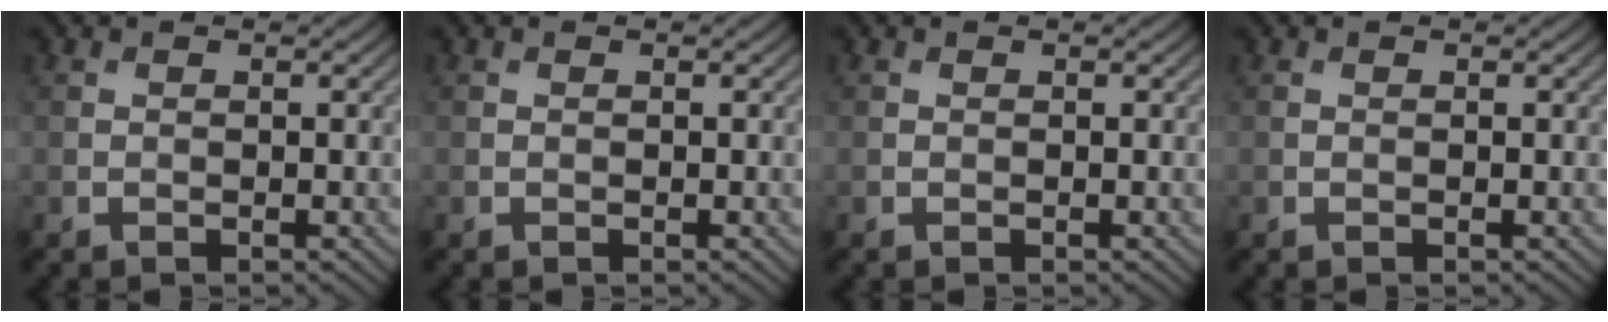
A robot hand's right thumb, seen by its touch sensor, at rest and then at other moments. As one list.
[{"total": 0.0}, {"total": 0.0}, {"total": 0.0}]